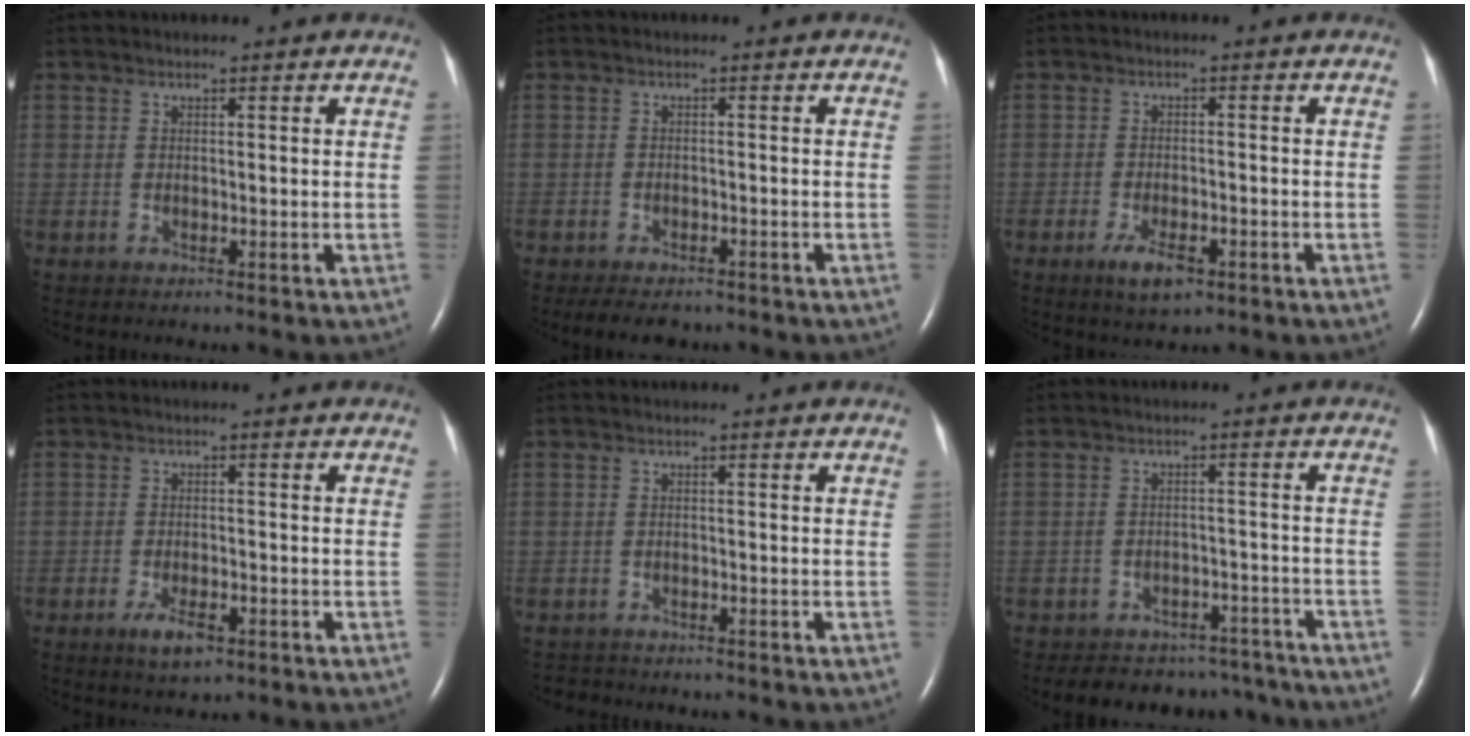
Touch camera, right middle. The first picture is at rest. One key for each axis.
{"total": 5.2, "fx": -4.2, "fy": 2.1, "fz": 2.2, "tx": -0.031, "ty": -0.006, "tz": -0.058}
{"total": 4.5, "fx": -2.6, "fy": 1.6, "fz": 3.3, "tx": -0.065, "ty": -0.004, "tz": -0.039}
{"total": 3.9, "fx": -2.2, "fy": 1.4, "fz": 2.9, "tx": -0.057, "ty": -0.003, "tz": -0.035}
{"total": 2.4, "fx": -2.3, "fy": 0.8, "fz": -0.1, "tx": -0.002, "ty": -0.007, "tz": -0.034}
{"total": 11.6, "fx": -10.2, "fy": 5.3, "fz": 1.9, "tx": -0.025, "ty": 0.019, "tz": -0.119}